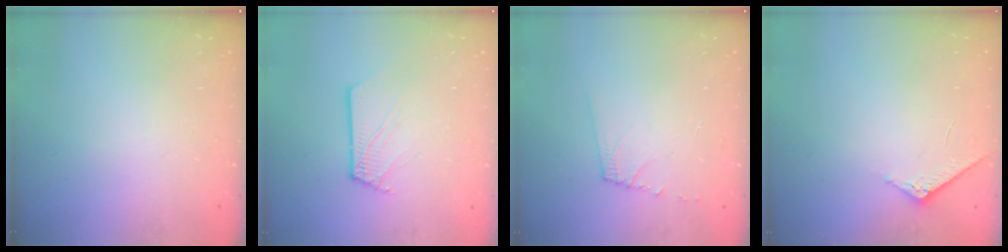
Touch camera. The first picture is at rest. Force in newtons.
{"total": 2.6, "press": 2.6, "slide": 0.3}
{"total": 6.1, "press": 6.1, "slide": 0.6}
{"total": 3.9, "press": 3.9, "slide": 0.5}